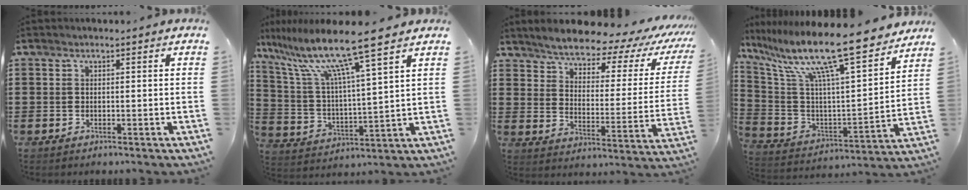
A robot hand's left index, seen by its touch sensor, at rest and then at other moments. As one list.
[{"total": 11.5, "force": [9.0, -0.2, 7.2], "torque": [-0.174, -0.053, 0.146]}, {"total": 5.5, "force": [5.2, 0.8, 1.5], "torque": [-0.061, -0.045, 0.084]}, {"total": 14.8, "force": [11.4, 0.7, 9.4], "torque": [-0.208, -0.080, 0.187]}]